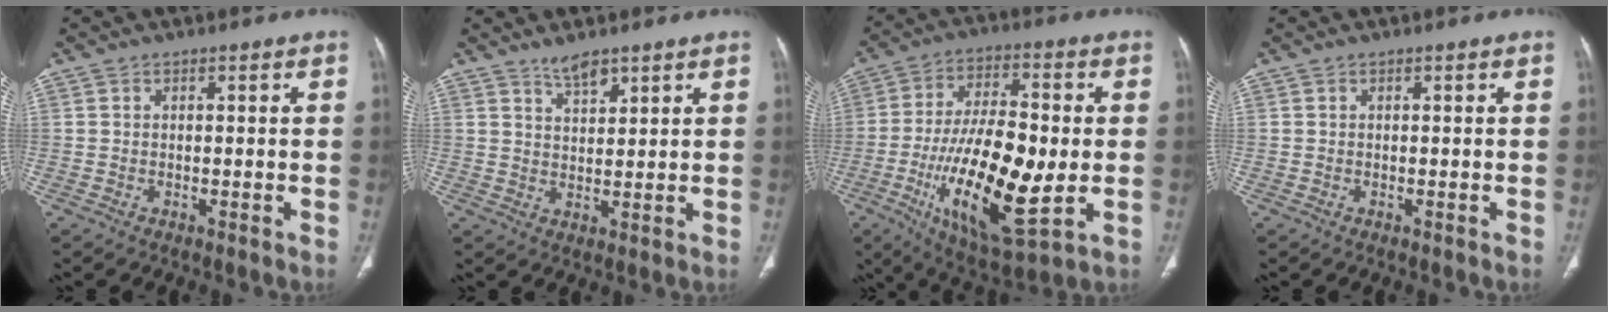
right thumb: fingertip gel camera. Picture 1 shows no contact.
{"total": 3.7, "force": [3.1, 1.1, 1.7], "torque": [-0.024, -0.023, 0.057]}
{"total": 22.4, "force": [-4.2, 8.2, 20.5], "torque": [-0.365, -0.003, -0.057]}
{"total": 0.0}